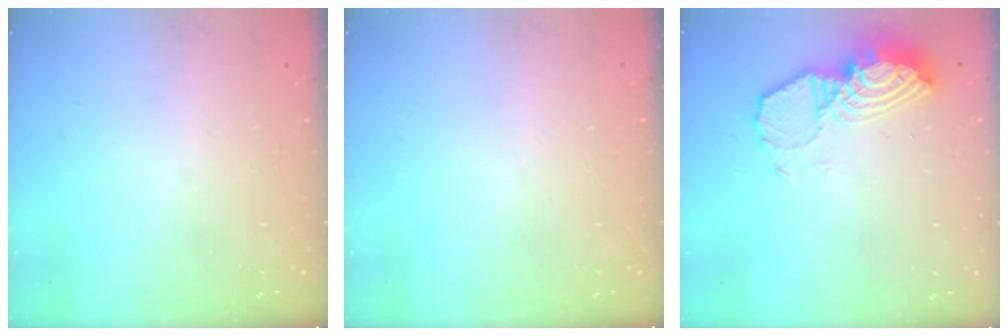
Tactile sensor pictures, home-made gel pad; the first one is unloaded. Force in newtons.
{"total": 0.0}
{"total": 12.6, "press": 12.6, "slide": 1.1}